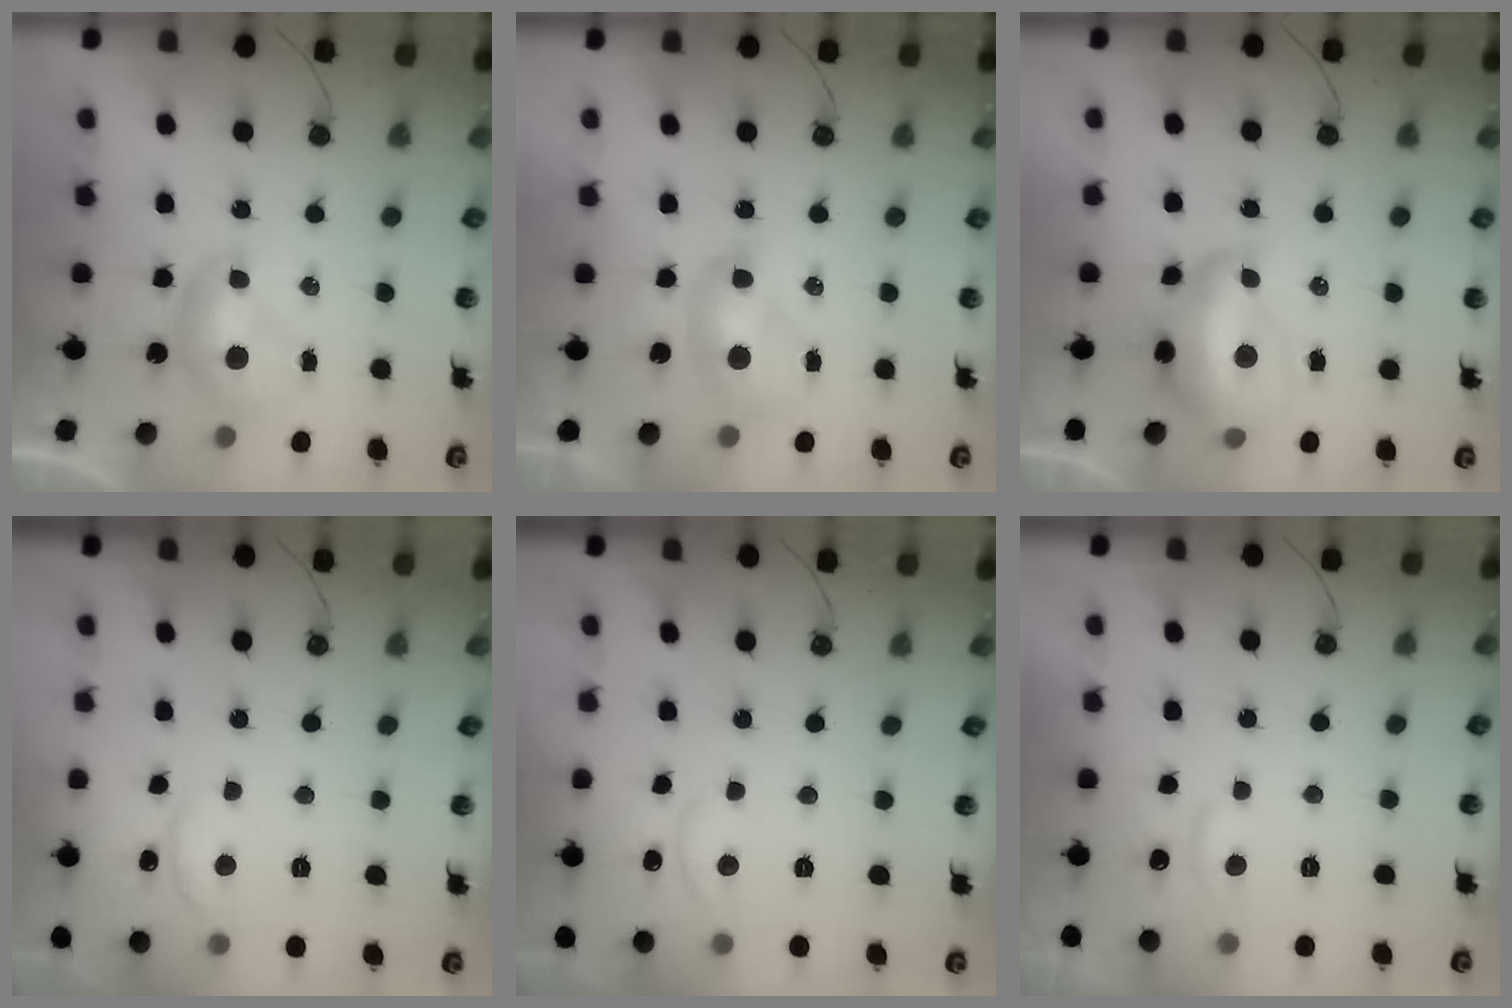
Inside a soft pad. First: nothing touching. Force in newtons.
{"total": 2.0, "press": 2.0, "slide": 0.2}
{"total": 6.2, "press": 6.1, "slide": 1.1}
{"total": 2.6, "press": 2.5, "slide": 0.7}
{"total": 1.2, "press": 1.0, "slide": 0.6}
{"total": 0.9, "press": 0.4, "slide": 0.8}